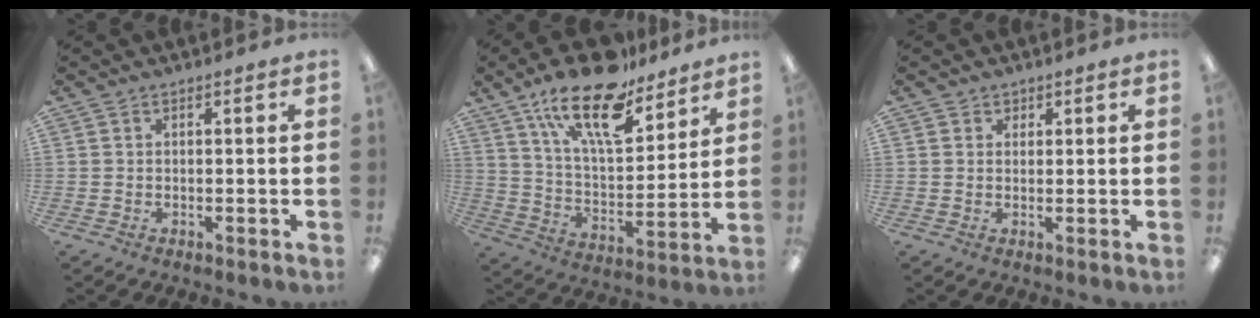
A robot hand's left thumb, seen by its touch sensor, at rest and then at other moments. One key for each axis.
{"total": 20.0, "fx": 14.1, "fy": 8.0, "fz": 11.7, "tx": -0.194, "ty": -0.085, "tz": 0.243}
{"total": 1.6, "fx": 1.0, "fy": 1.2, "fz": -0.1, "tx": 0.009, "ty": -0.002, "tz": 0.017}